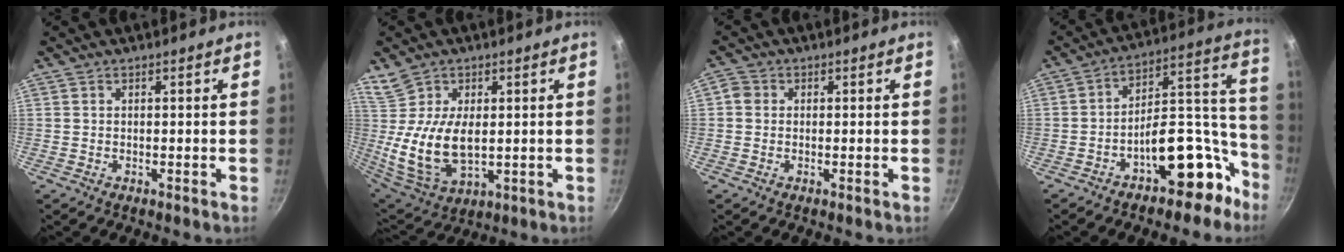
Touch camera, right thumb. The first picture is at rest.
{"total": 12.1, "force": [1.1, 7.2, 9.6], "torque": [-0.172, -0.025, 0.034]}
{"total": 2.2, "force": [0.0, 2.0, 0.8], "torque": [-0.011, 0.005, -0.010]}
{"total": 16.0, "force": [-9.0, 8.0, 10.5], "torque": [-0.069, 0.121, -0.132]}